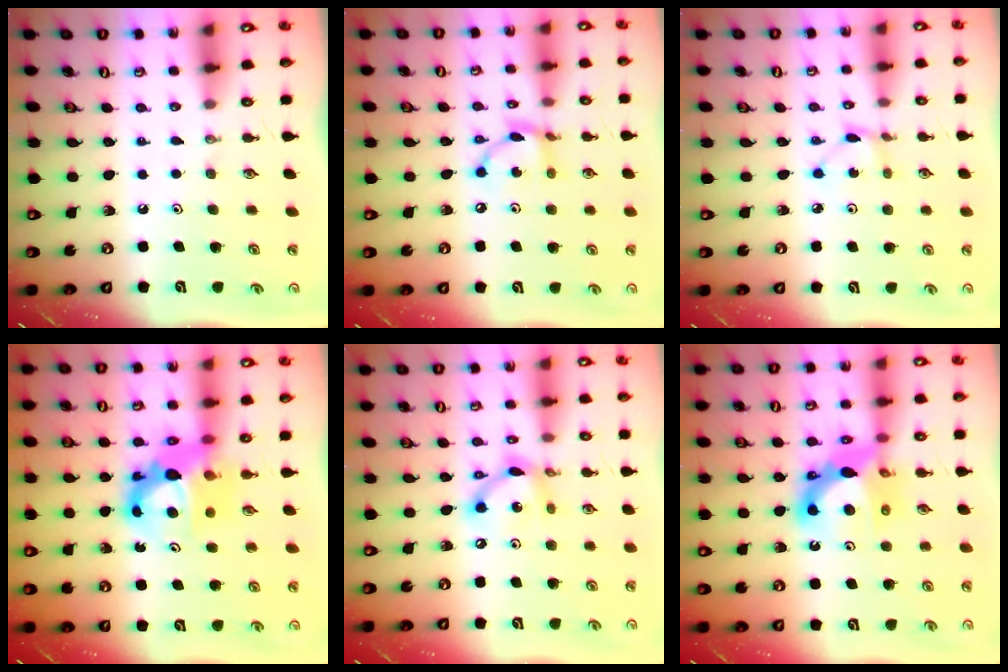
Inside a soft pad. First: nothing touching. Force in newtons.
{"total": 8.5, "press": 8.5, "slide": 0.4}
{"total": 2.2, "press": 2.2, "slide": 0.3}
{"total": 11.9, "press": 11.8, "slide": 0.9}
{"total": 10.2, "press": 10.1, "slide": 0.6}
{"total": 12.4, "press": 12.2, "slide": 2.4}